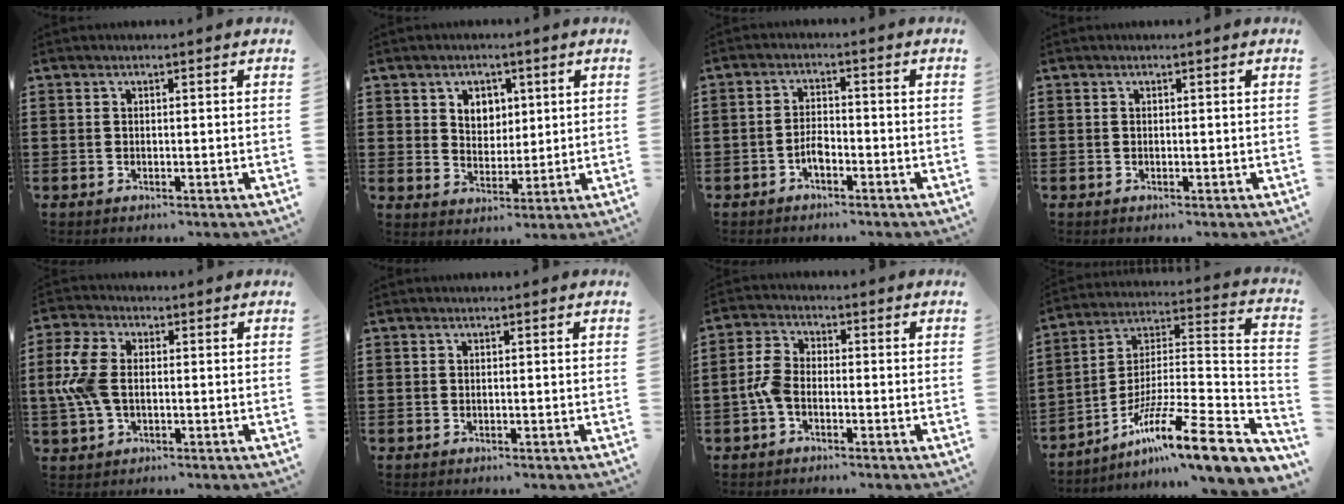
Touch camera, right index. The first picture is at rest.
{"total": 4.1, "force": [1.7, 3.5, 1.3], "torque": [-0.033, 0.010, 0.028]}
{"total": 2.8, "force": [-1.5, 1.4, 2.0], "torque": [-0.047, 0.002, -0.031]}
{"total": 0.0}
{"total": 7.7, "force": [0.2, 4.7, 6.1], "torque": [-0.161, 0.003, -0.006]}
{"total": 0.0}
{"total": 4.0, "force": [-1.5, 2.3, 2.9], "torque": [-0.082, -0.002, -0.036]}
{"total": 14.1, "force": [-8.7, 1.6, 11.0], "torque": [-0.183, 0.001, -0.157]}